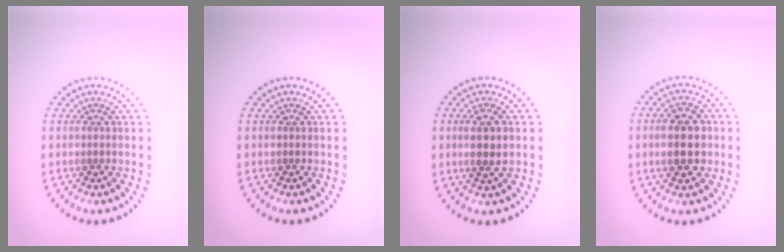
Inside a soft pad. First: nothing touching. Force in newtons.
{"total": 0.0}
{"total": 2.6, "press": 2.5, "slide": 0.7}
{"total": 4.5, "press": 4.5, "slide": 0.3}